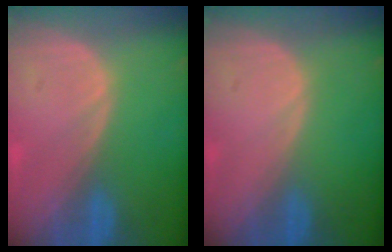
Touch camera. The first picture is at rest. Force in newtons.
{"total": 0.0}